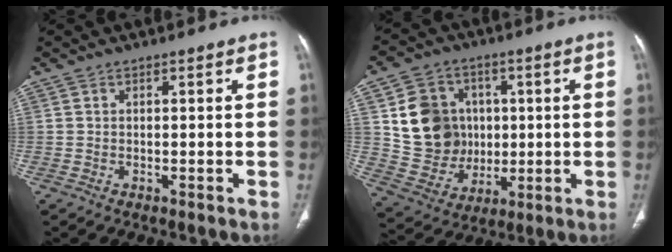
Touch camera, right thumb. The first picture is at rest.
{"total": 15.0, "force": [2.4, 13.1, 6.9], "torque": [-0.081, 0.001, 0.060]}